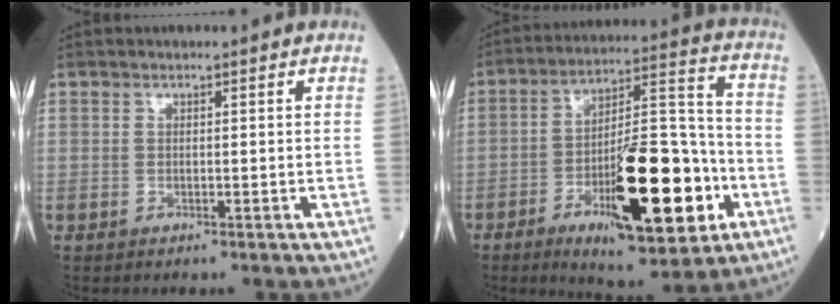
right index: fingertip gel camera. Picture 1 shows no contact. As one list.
[{"total": 19.8, "force": [-7.1, 4.9, 17.8], "torque": [-0.297, 0.002, -0.100]}]